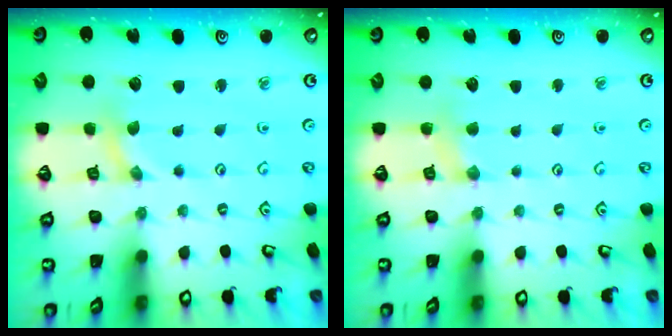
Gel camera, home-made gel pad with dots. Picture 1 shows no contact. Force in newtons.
{"total": 3.8, "press": 3.8, "slide": 0.5}